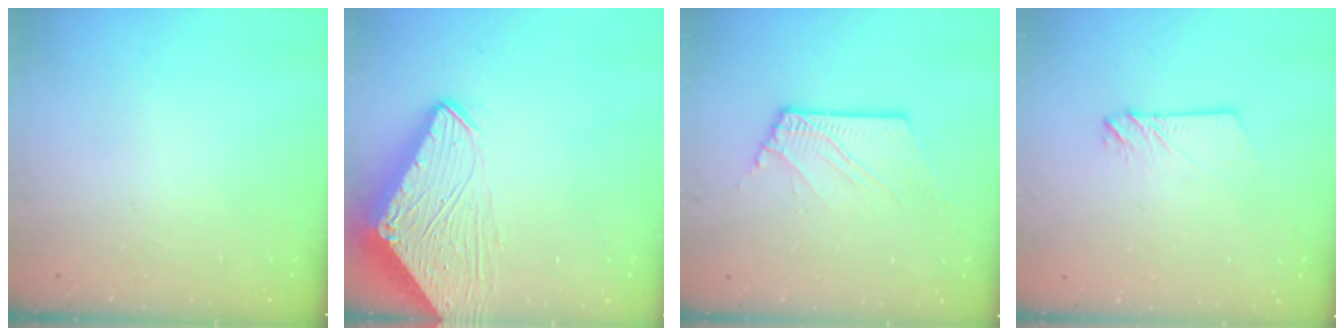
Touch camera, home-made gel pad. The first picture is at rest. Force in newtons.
{"total": 8.0, "press": 8.0, "slide": 0.7}
{"total": 4.0, "press": 4.0, "slide": 0.4}
{"total": 2.3, "press": 2.3, "slide": 0.3}